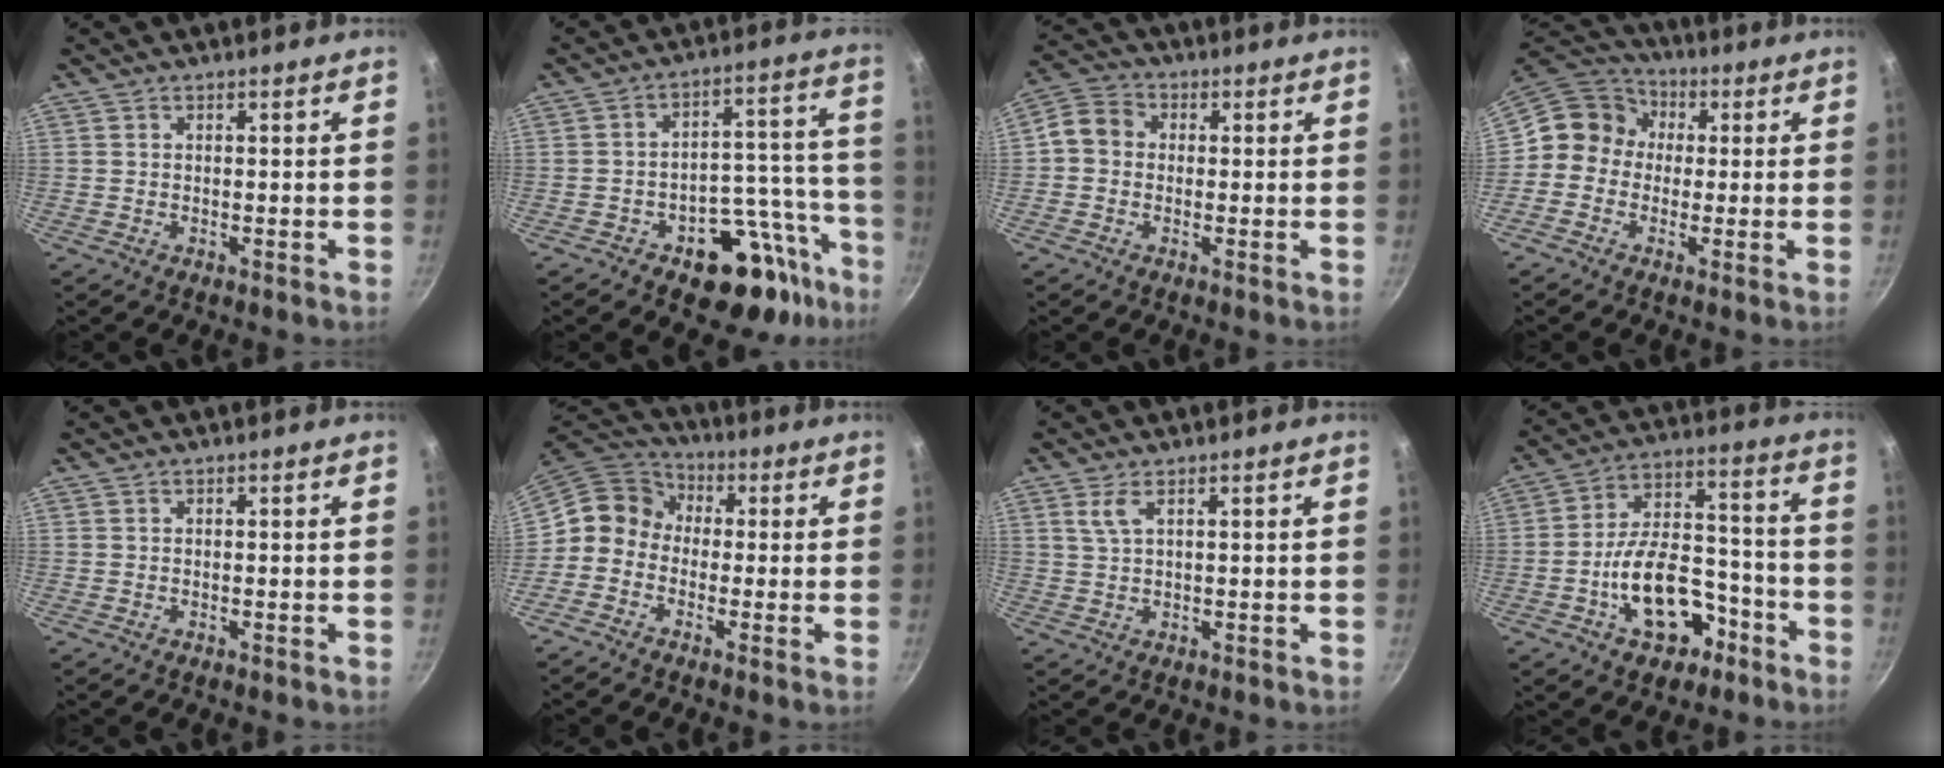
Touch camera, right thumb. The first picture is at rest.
{"total": 15.9, "force": [-9.5, 7.9, 9.9], "torque": [-0.079, 0.098, -0.130]}
{"total": 6.1, "force": [0.0, 5.3, 3.2], "torque": [-0.047, 0.022, -0.012]}
{"total": 11.0, "force": [-0.1, 9.9, 4.7], "torque": [-0.065, 0.035, -0.016]}
{"total": 0.0}
{"total": 9.2, "force": [-1.4, 8.1, 4.2], "torque": [-0.065, 0.049, -0.045]}
{"total": 2.5, "force": [1.4, 0.7, 2.0], "torque": [-0.050, 0.003, 0.037]}
{"total": 15.2, "force": [-6.7, 9.0, 10.3], "torque": [-0.151, 0.068, -0.106]}